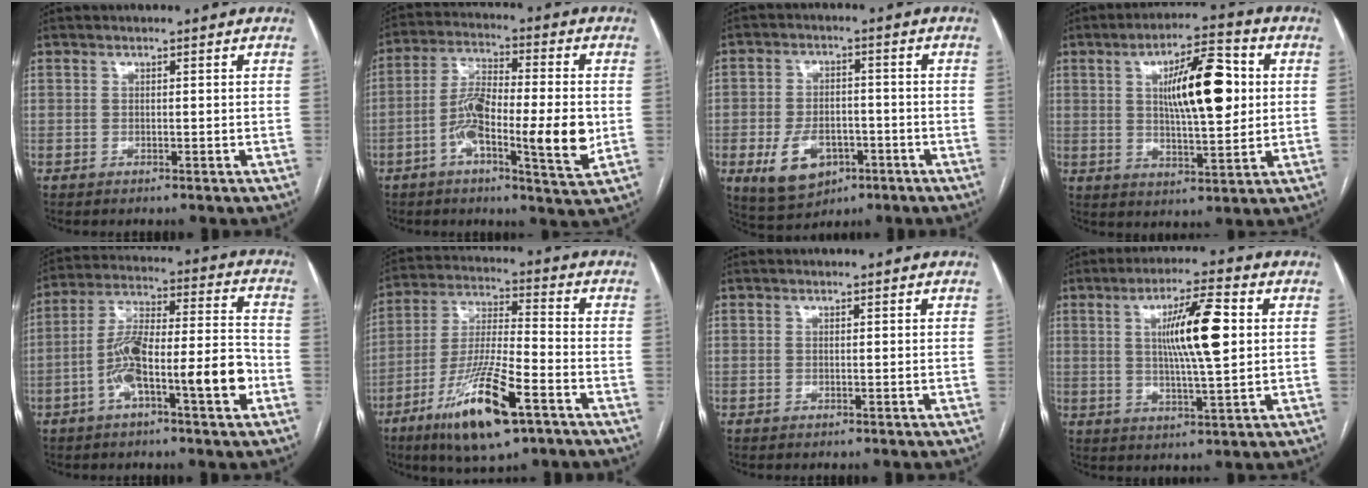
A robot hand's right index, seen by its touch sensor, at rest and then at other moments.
{"total": 13.3, "force": [-2.8, 2.7, 12.8], "torque": [-0.223, 0.005, -0.051]}
{"total": 8.9, "force": [-3.6, 5.9, 5.6], "torque": [-0.108, 0.001, -0.049]}
{"total": 13.0, "force": [2.6, 3.3, 12.3], "torque": [-0.201, 0.014, 0.040]}
{"total": 14.3, "force": [-4.9, 2.5, 13.2], "torque": [-0.231, 0.026, -0.079]}
{"total": 16.1, "force": [-8.5, 2.7, 13.4], "torque": [-0.264, -0.026, -0.148]}
{"total": 0.0}
{"total": 10.7, "force": [2.1, 0.9, 10.4], "torque": [-0.180, 0.002, 0.035]}